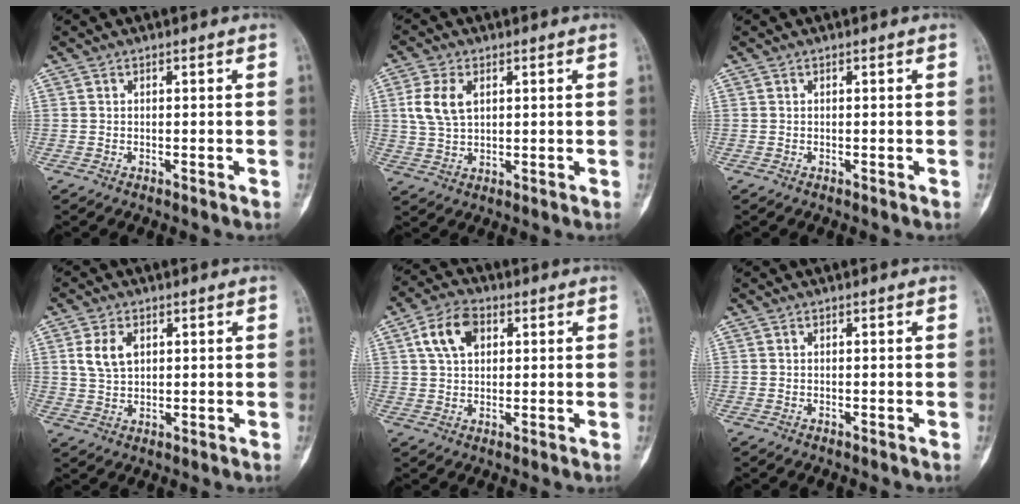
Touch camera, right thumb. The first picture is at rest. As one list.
[{"total": 6.9, "force": [1.9, 4.3, 5.1], "torque": [-0.106, 0.002, 0.042]}, {"total": 0.0}, {"total": 5.7, "force": [1.8, 3.7, 3.9], "torque": [-0.069, -0.003, 0.038]}, {"total": 8.3, "force": [2.7, 5.5, 5.6], "torque": [-0.092, 0.008, 0.044]}, {"total": 0.0}]